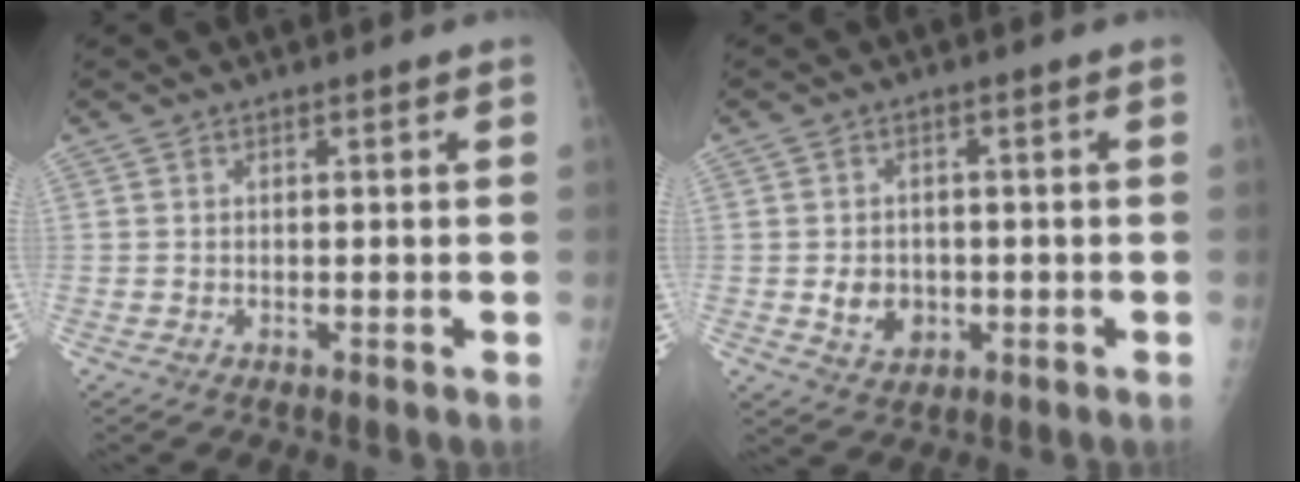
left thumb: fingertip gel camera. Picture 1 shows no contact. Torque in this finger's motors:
{"motor_torque": [-0.09, 0.09, 0.05, 0.02, 0.01]}